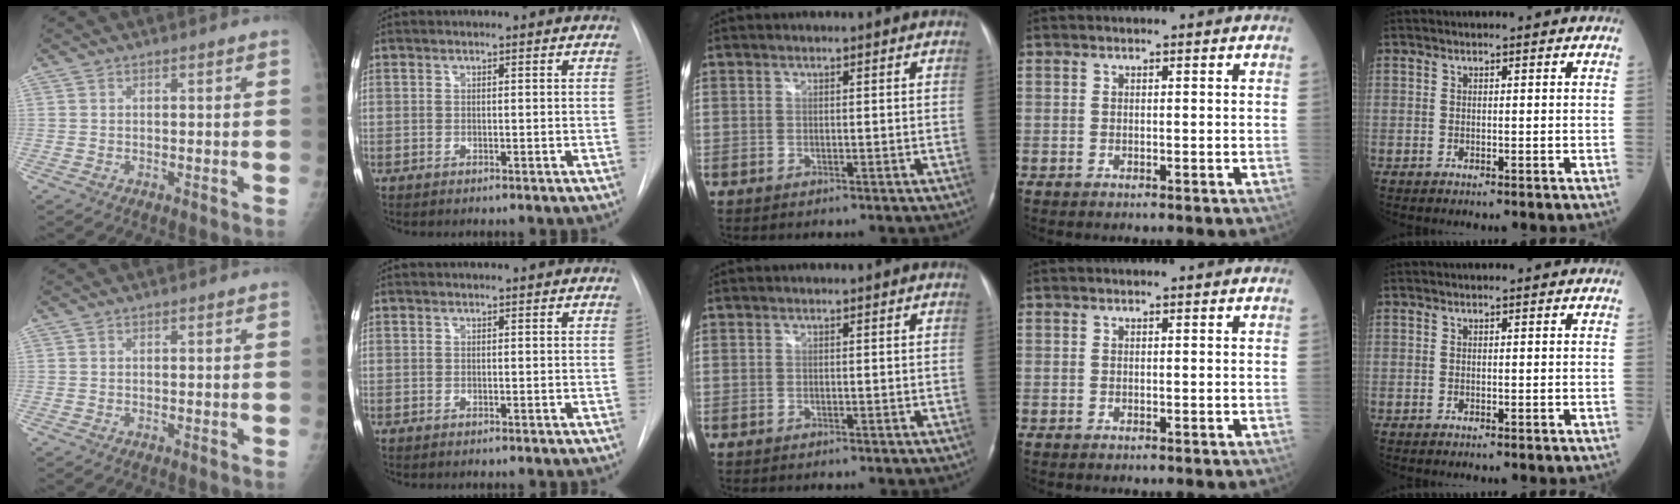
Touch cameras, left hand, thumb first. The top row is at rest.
{}